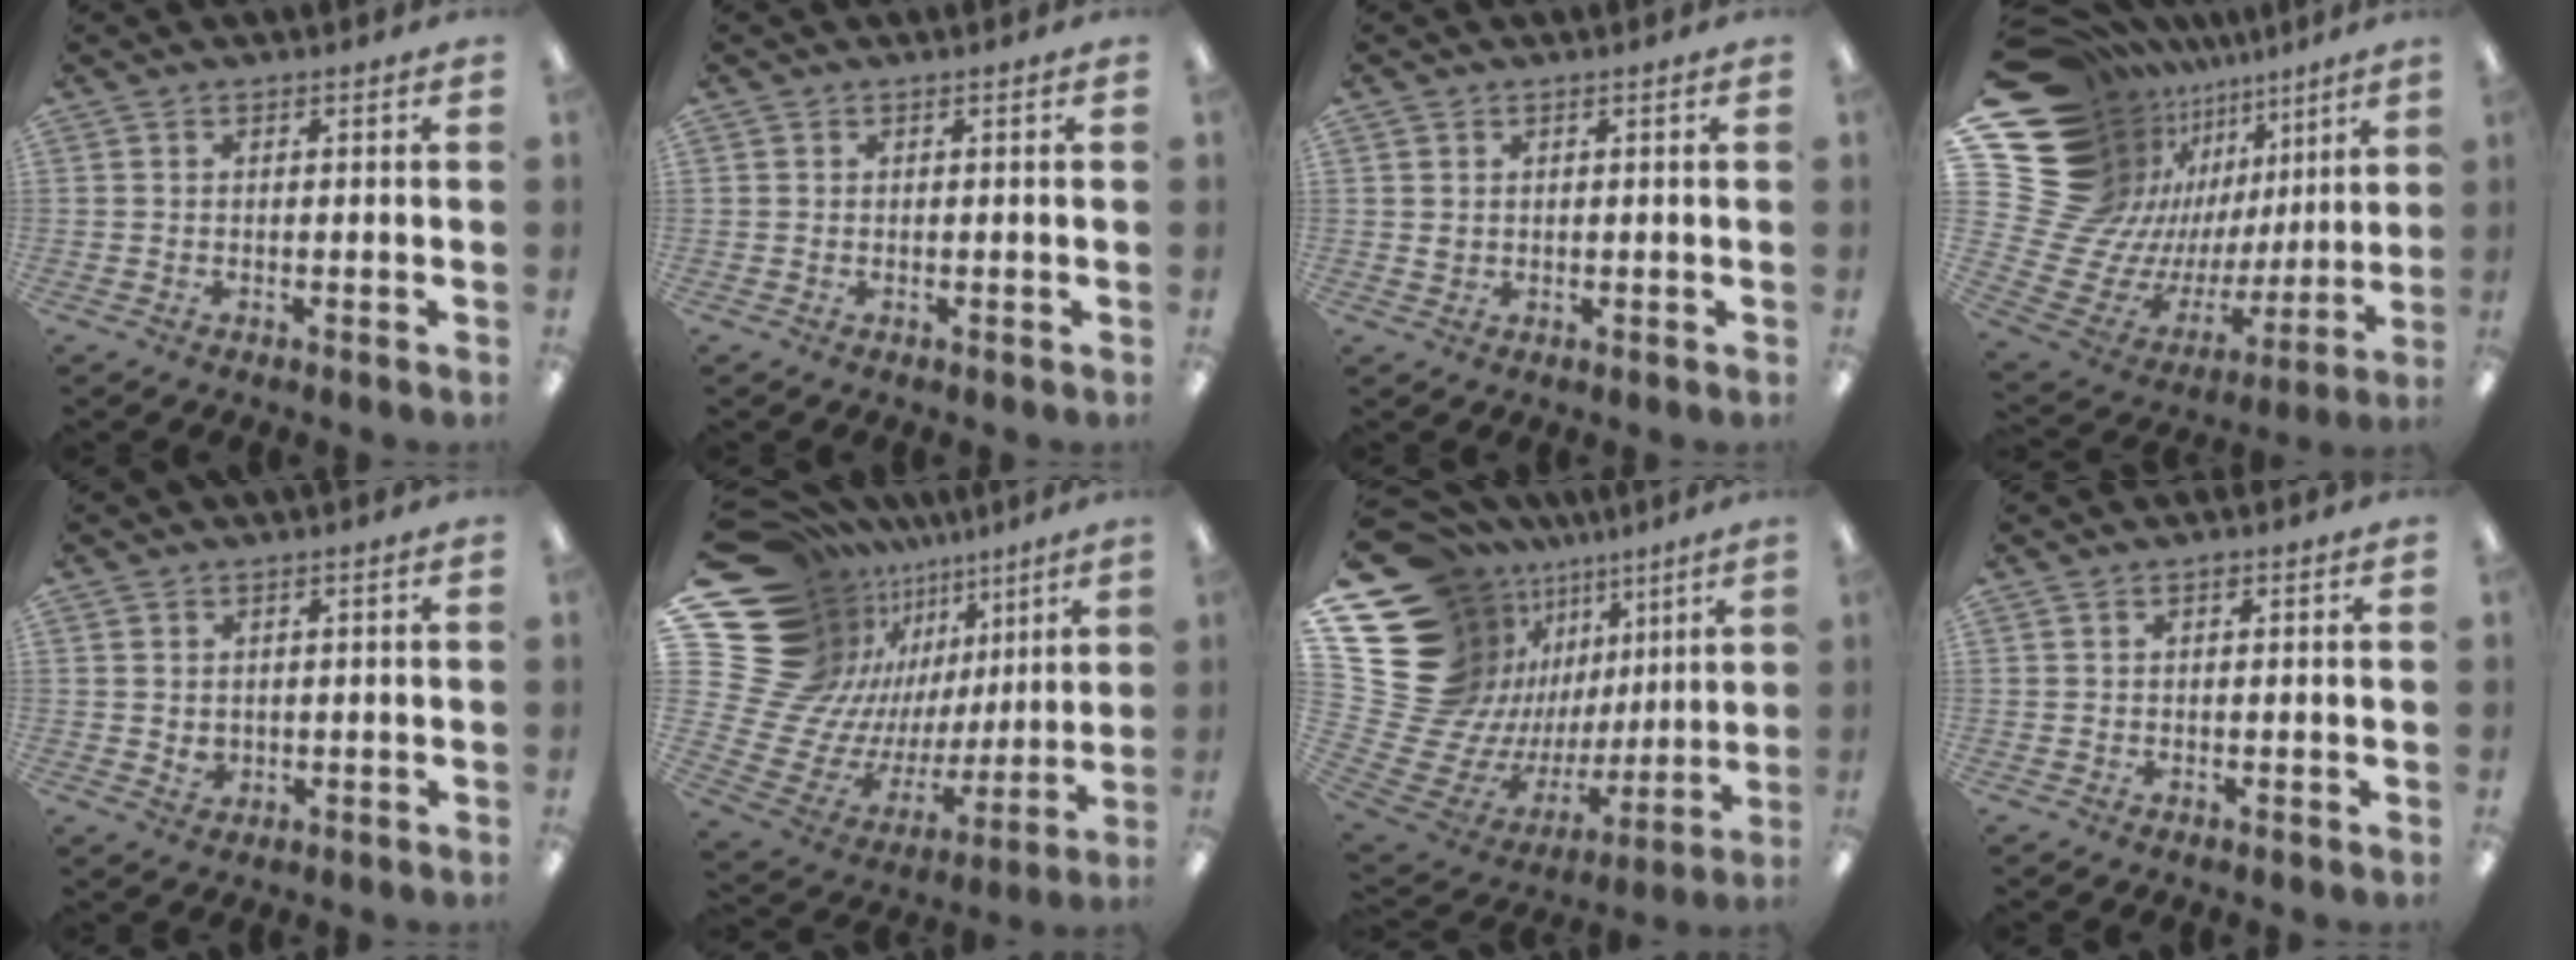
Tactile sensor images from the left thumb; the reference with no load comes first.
{"total": 0.0}
{"total": 1.3, "force": [0.6, 1.1, 0.2], "torque": [-0.007, 0.003, 0.011]}
{"total": 21.0, "force": [9.4, 15.9, 10.1], "torque": [-0.206, -0.115, 0.223]}
{"total": 2.6, "force": [1.0, 2.2, 0.8], "torque": [-0.010, -0.001, 0.017]}
{"total": 18.4, "force": [9.8, 13.9, 7.1], "torque": [-0.163, -0.109, 0.218]}
{"total": 22.0, "force": [9.4, 16.5, 11.1], "torque": [-0.219, -0.126, 0.228]}
{"total": 0.8, "force": [0.5, 0.4, 0.5], "torque": [-0.011, 0.002, 0.010]}